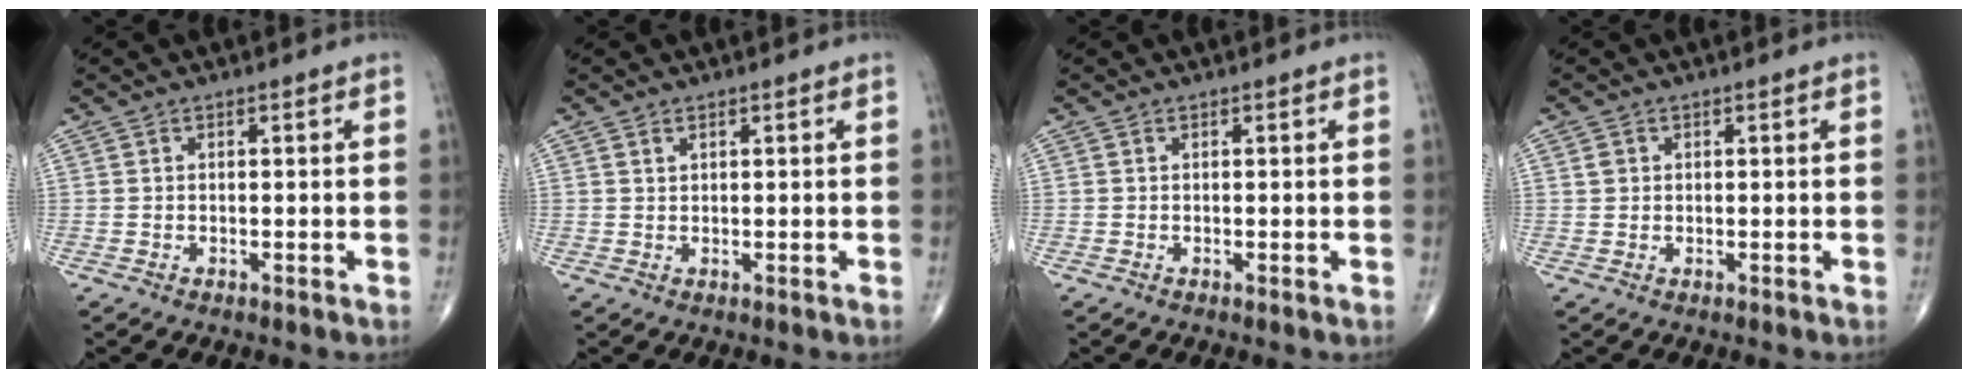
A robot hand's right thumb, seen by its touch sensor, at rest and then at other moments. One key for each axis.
{"total": 0.8, "fx": 0.6, "fy": 0.3, "fz": 0.4, "tx": -0.003, "ty": -0.002, "tz": 0.010}
{"total": 0.0}
{"total": 1.3, "fx": 0.4, "fy": 1.2, "fz": 0.5, "tx": -0.003, "ty": 0.001, "tz": 0.006}